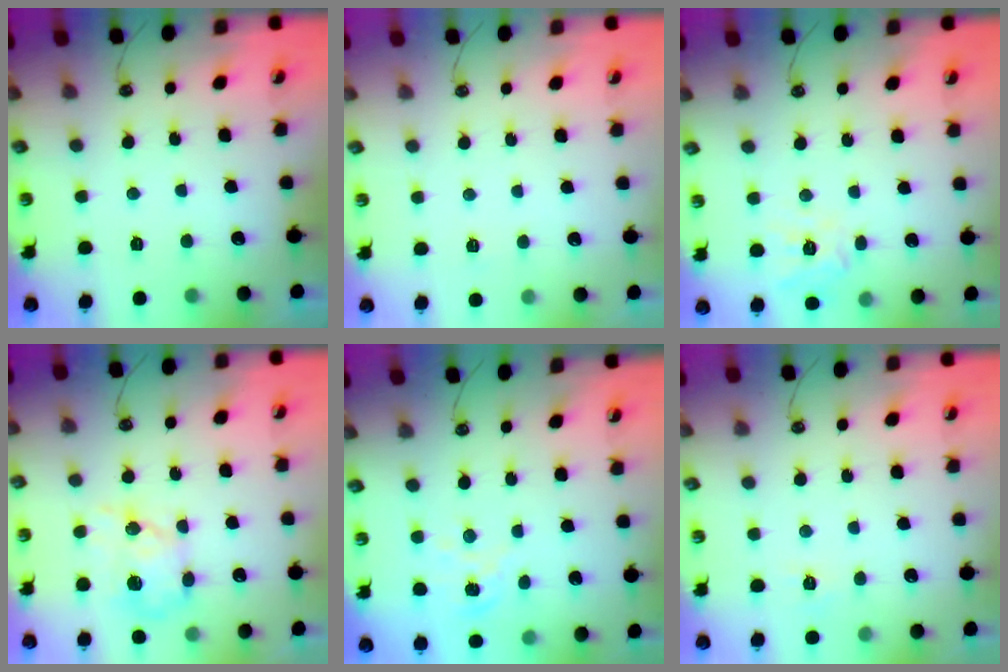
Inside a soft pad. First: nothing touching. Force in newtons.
{"total": 2.5, "press": 2.5, "slide": 0.4}
{"total": 12.2, "press": 12.1, "slide": 1.3}
{"total": 11.9, "press": 11.9, "slide": 0.2}
{"total": 2.8, "press": 2.7, "slide": 0.3}
{"total": 5.1, "press": 5.1, "slide": 0.6}